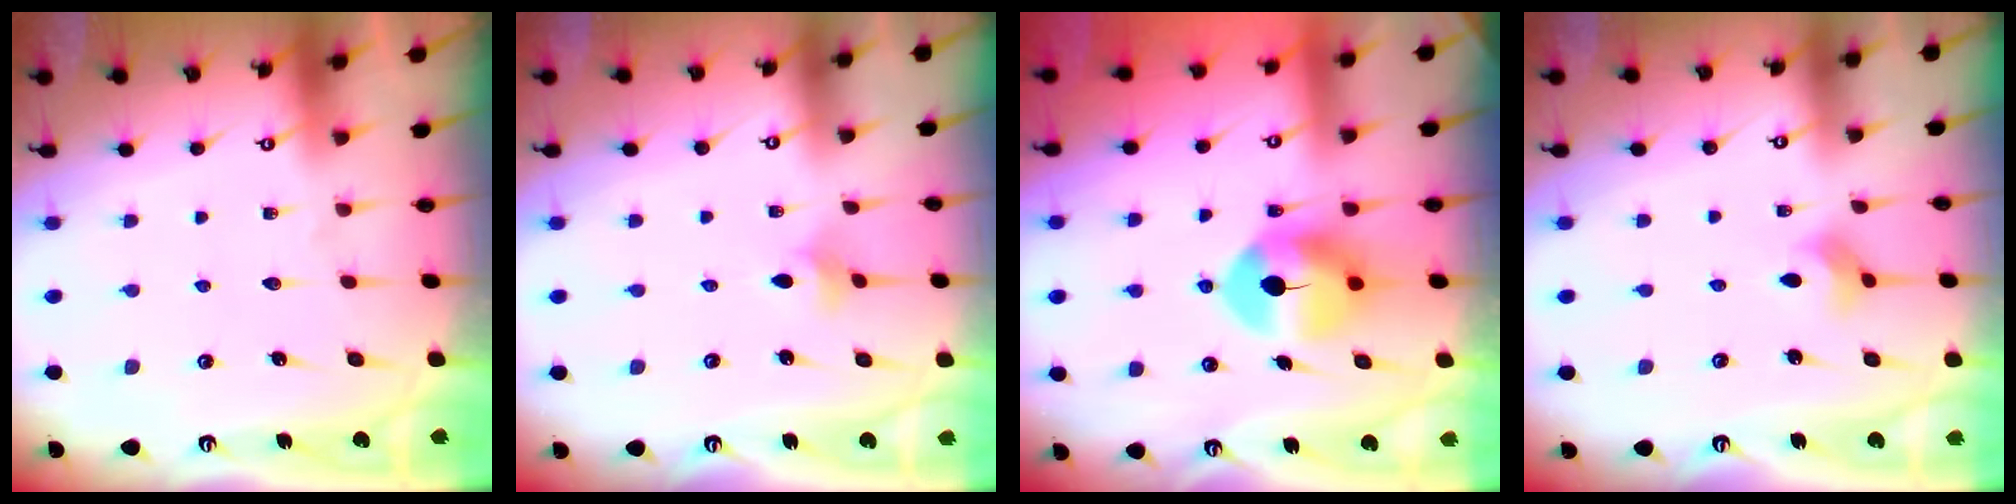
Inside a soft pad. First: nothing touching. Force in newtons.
{"total": 2.8, "press": 2.8, "slide": 0.5}
{"total": 9.4, "press": 9.3, "slide": 1.3}
{"total": 2.8, "press": 2.8, "slide": 0.1}